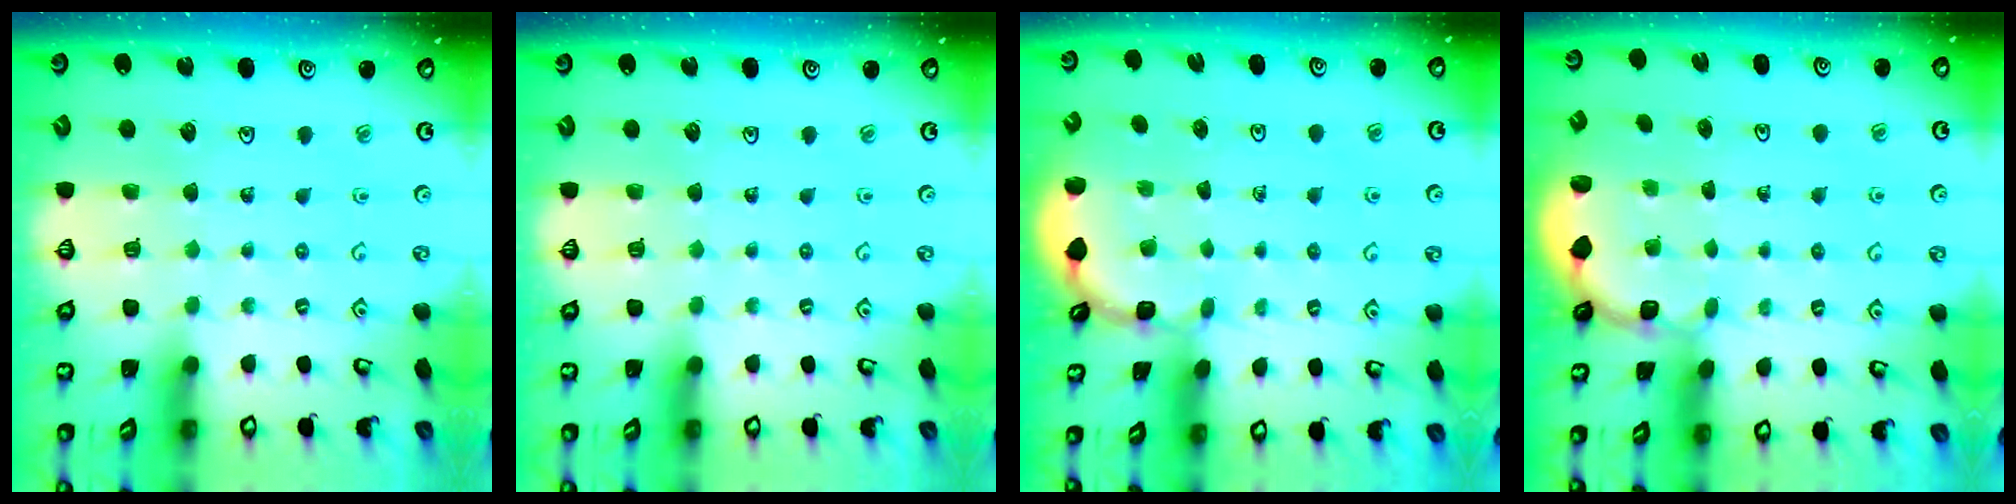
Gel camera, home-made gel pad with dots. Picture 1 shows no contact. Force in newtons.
{"total": 0.0}
{"total": 1.6, "press": 1.6, "slide": 0.2}
{"total": 1.9, "press": 1.8, "slide": 0.8}